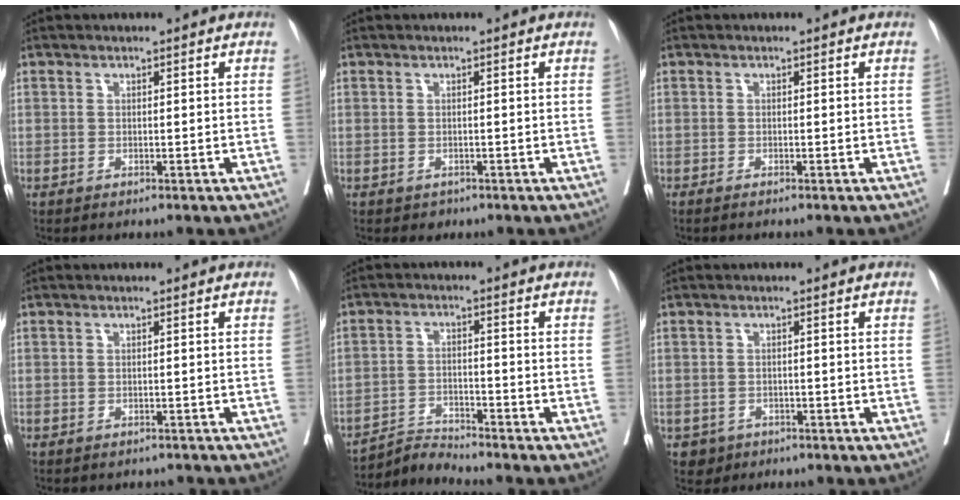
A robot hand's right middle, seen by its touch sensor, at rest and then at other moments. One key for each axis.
{"total": 0.7, "fx": -0.4, "fy": 0.6, "fz": 0.1, "tx": -0.003, "ty": 0.002, "tz": -0.001}
{"total": 1.1, "fx": -1.0, "fy": -0.1, "fz": 0.6, "tx": -0.007, "ty": 0.001, "tz": -0.013}
{"total": 0.9, "fx": -0.8, "fy": 0.5, "fz": 0.1, "tx": -0.005, "ty": 0.001, "tz": -0.010}
{"total": 4.2, "fx": -3.8, "fy": -1.2, "fz": -1.2, "tx": 0.019, "ty": -0.010, "tz": -0.069}
{"total": 2.4, "fx": -1.3, "fy": 2.0, "fz": 0.2, "tx": -0.001, "ty": 0.007, "tz": -0.017}